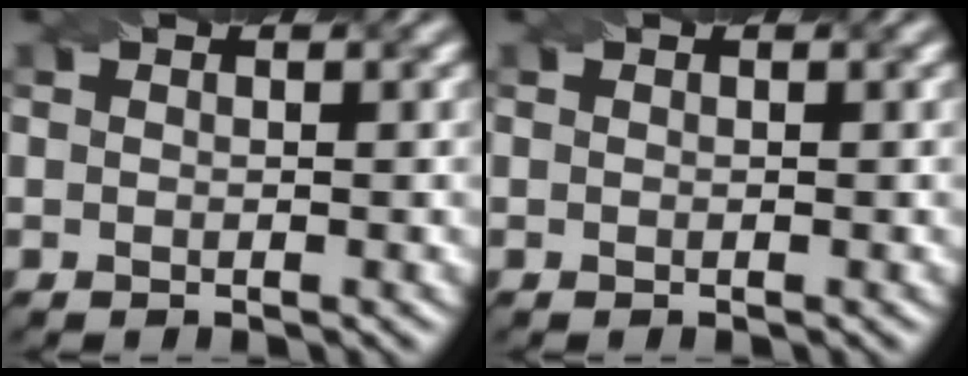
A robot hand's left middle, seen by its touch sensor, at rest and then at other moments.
{"total": 0.0}